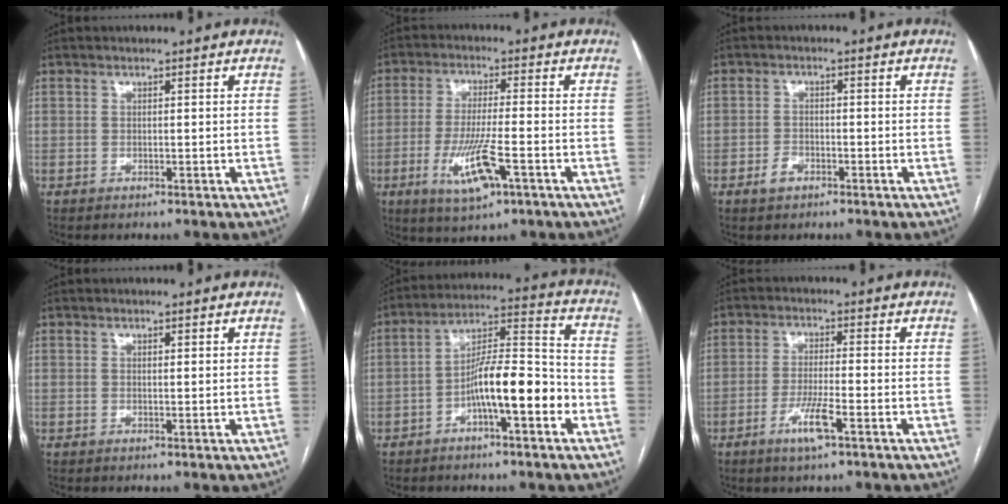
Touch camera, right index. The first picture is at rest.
{"total": 9.3, "force": [-3.7, 1.4, 8.4], "torque": [-0.163, -0.017, -0.062]}
{"total": 2.5, "force": [-1.5, 1.4, 1.4], "torque": [-0.027, 0.004, -0.024]}
{"total": 0.6, "force": [0.4, 0.1, 0.4], "torque": [-0.008, -0.002, 0.006]}
{"total": 11.9, "force": [-4.3, 2.1, 10.8], "torque": [-0.186, 0.021, -0.069]}
{"total": 5.5, "force": [-2.8, 0.2, 4.8], "torque": [-0.092, -0.009, -0.052]}